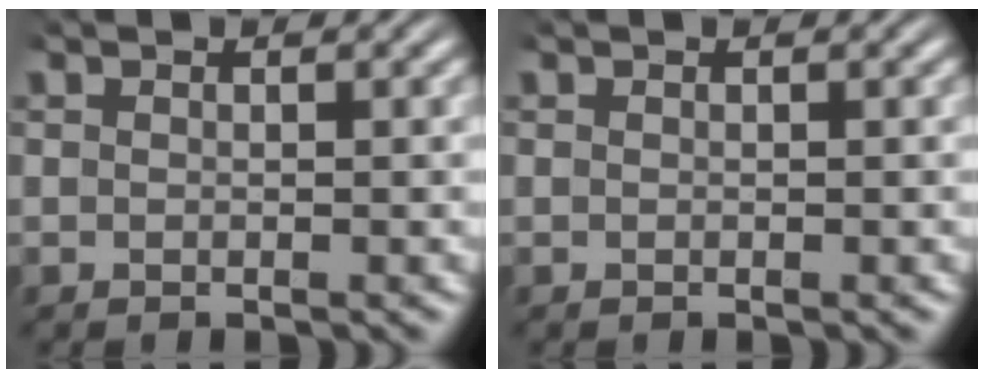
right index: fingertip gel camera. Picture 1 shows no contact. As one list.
[{"total": 0.0}]